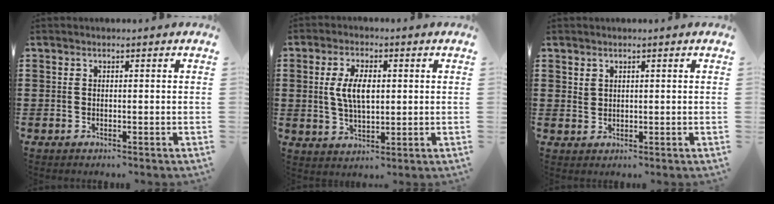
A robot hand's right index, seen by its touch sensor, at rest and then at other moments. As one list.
[{"total": 6.2, "force": [0.7, 2.9, 5.5], "torque": [-0.108, 0.004, 0.006]}, {"total": 1.4, "force": [1.1, 0.9, 0.2], "torque": [-0.006, 0.003, 0.021]}]